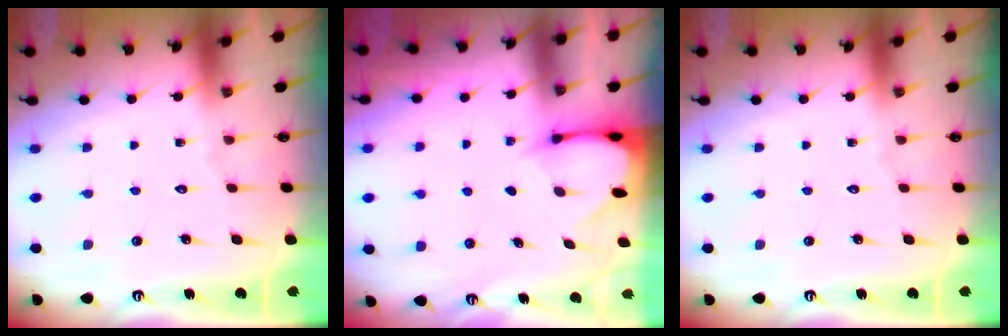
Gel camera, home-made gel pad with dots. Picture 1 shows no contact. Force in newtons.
{"total": 2.5, "press": 2.5, "slide": 0.3}
{"total": 0.0}